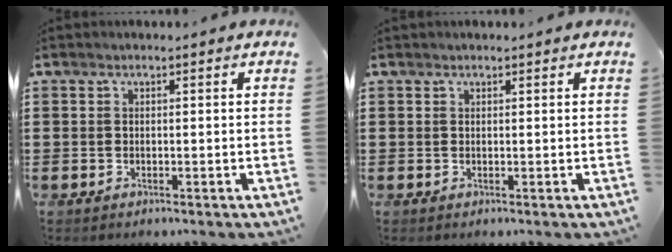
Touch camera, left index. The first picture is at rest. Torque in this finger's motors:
{"motor_torque": [0.37, 0.35, 0.14, 0.03]}